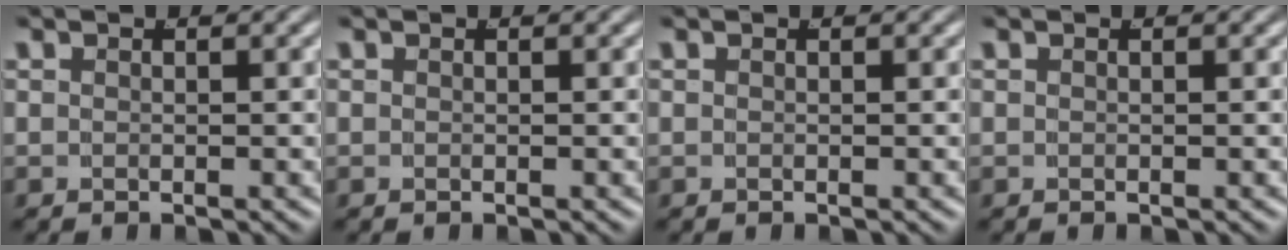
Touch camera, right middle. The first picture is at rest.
{"total": 0.0}
{"total": 0.0}
{"total": 0.0}